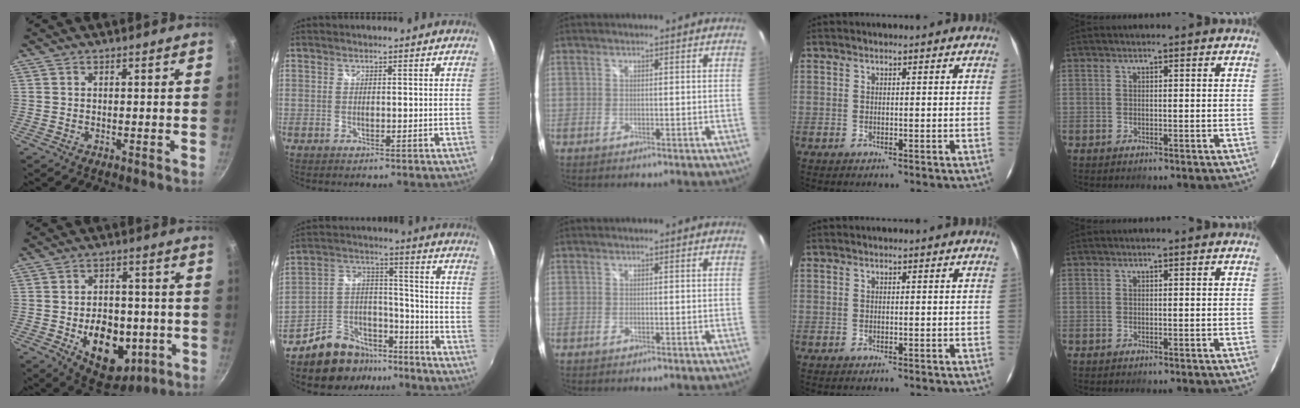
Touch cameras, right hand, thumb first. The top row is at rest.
{"thumb": {"total": 15.6, "force": [-3.6, 10.7, 10.8], "torque": [-0.109, 0.009, -0.036]}, "index": {"total": 12.2, "force": [-9.1, 7.5, 3.3], "torque": [-0.067, 0.059, -0.139]}}